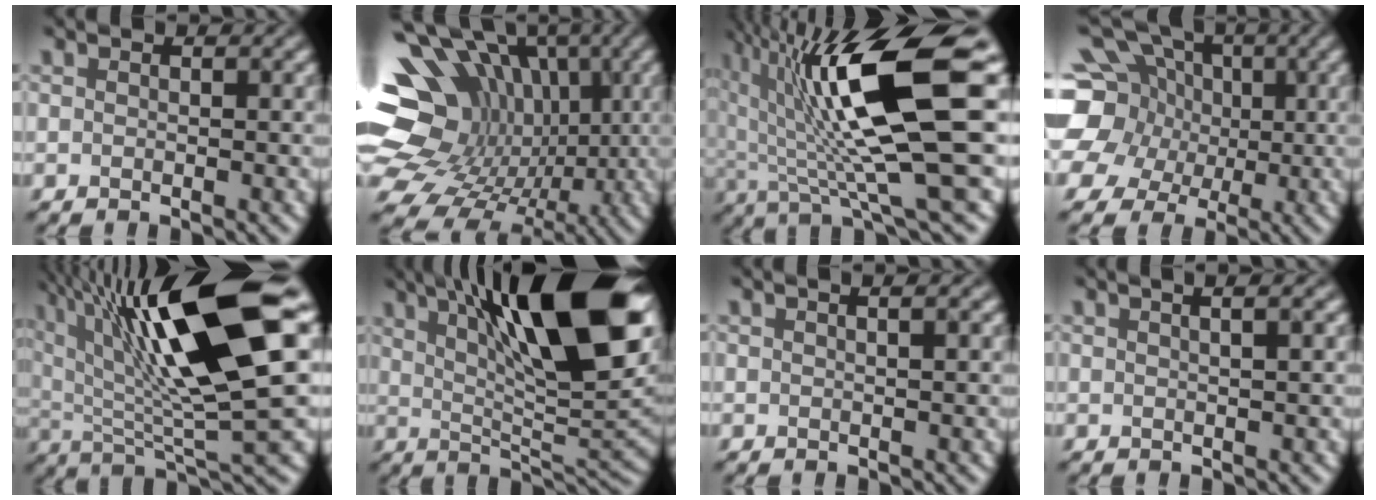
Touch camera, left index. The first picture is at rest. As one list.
[{"total": 18.7, "force": [1.8, 14.9, 11.1], "torque": [-0.217, 0.025, 0.026]}, {"total": 13.8, "force": [2.6, 3.2, 13.2], "torque": [-0.235, -0.006, 0.047]}, {"total": 15.5, "force": [2.7, 13.3, 7.4], "torque": [-0.191, 0.030, 0.014]}, {"total": 14.8, "force": [5.3, 3.3, 13.4], "torque": [-0.219, 0.010, 0.086]}, {"total": 15.4, "force": [6.7, 3.6, 13.4], "torque": [-0.208, 0.011, 0.112]}, {"total": 3.3, "force": [1.7, 1.5, 2.4], "torque": [-0.006, 0.020, -0.012]}, {"total": 4.6, "force": [2.4, 2.0, 3.3], "torque": [-0.013, 0.037, -0.005]}]